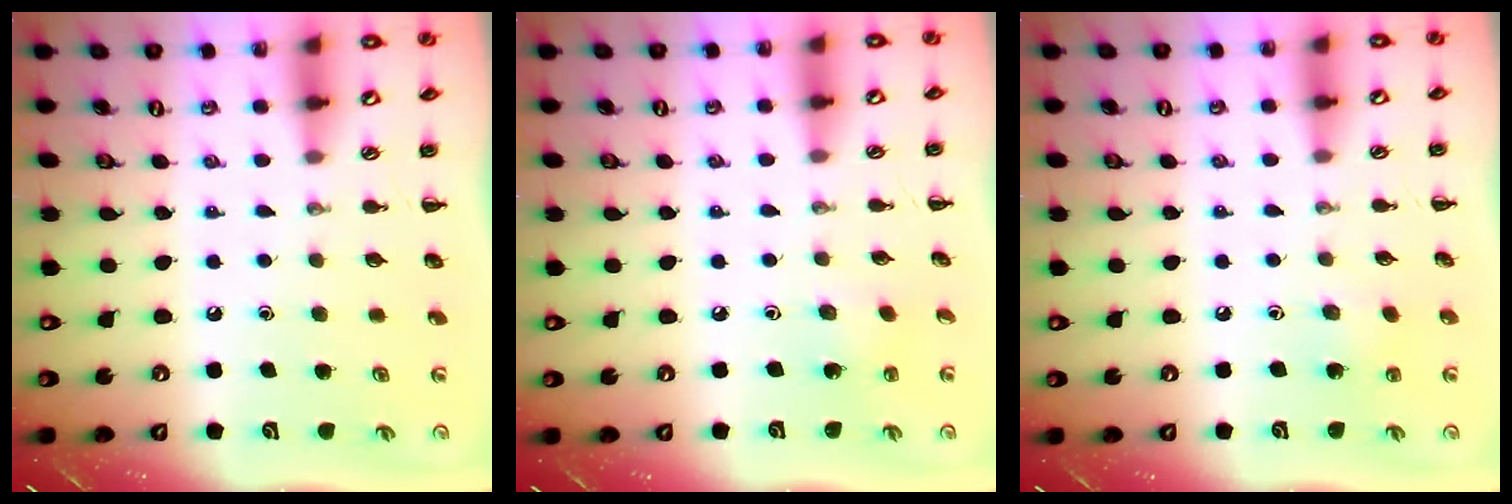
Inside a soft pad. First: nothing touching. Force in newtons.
{"total": 1.8, "press": 1.7, "slide": 0.7}
{"total": 6.5, "press": 6.2, "slide": 1.8}